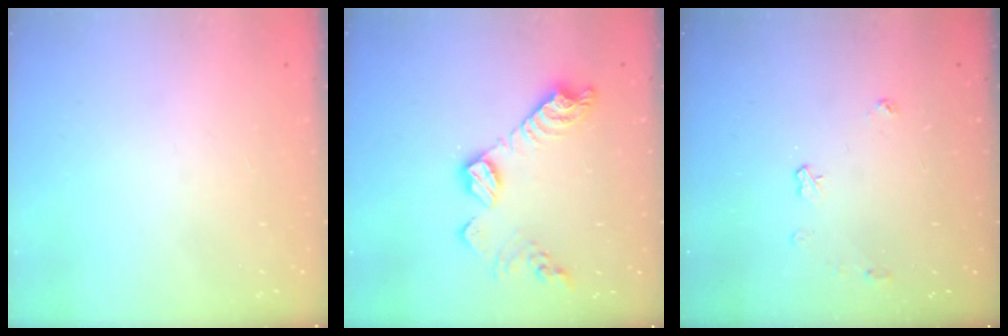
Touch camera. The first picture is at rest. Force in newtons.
{"total": 13.8, "press": 13.8, "slide": 0.9}
{"total": 4.0, "press": 3.9, "slide": 0.5}